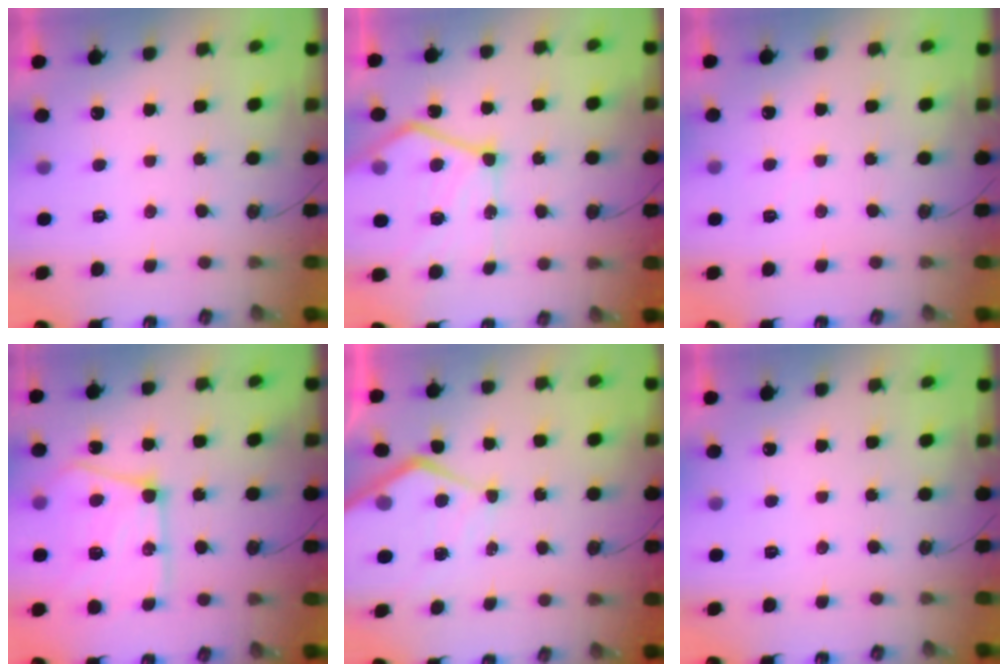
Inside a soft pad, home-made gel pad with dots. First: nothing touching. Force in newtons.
{"total": 19.7, "press": 19.6, "slide": 2.1}
{"total": 3.2, "press": 3.2, "slide": 0.6}
{"total": 20.7, "press": 20.6, "slide": 2.2}
{"total": 10.3, "press": 10.2, "slide": 1.0}
{"total": 0.0}